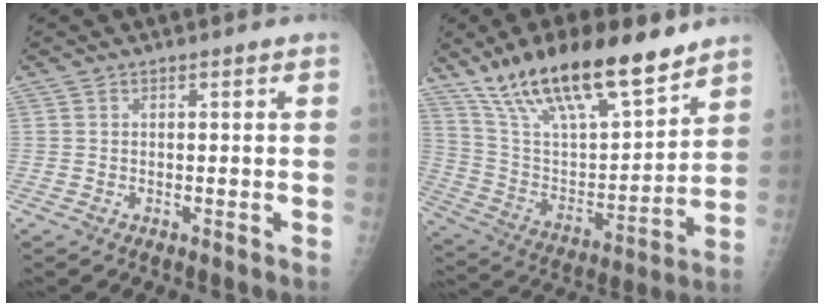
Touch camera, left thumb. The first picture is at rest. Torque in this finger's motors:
{"motor_torque": [2.02, 2.02, 1.42, -1.35, 0.16]}